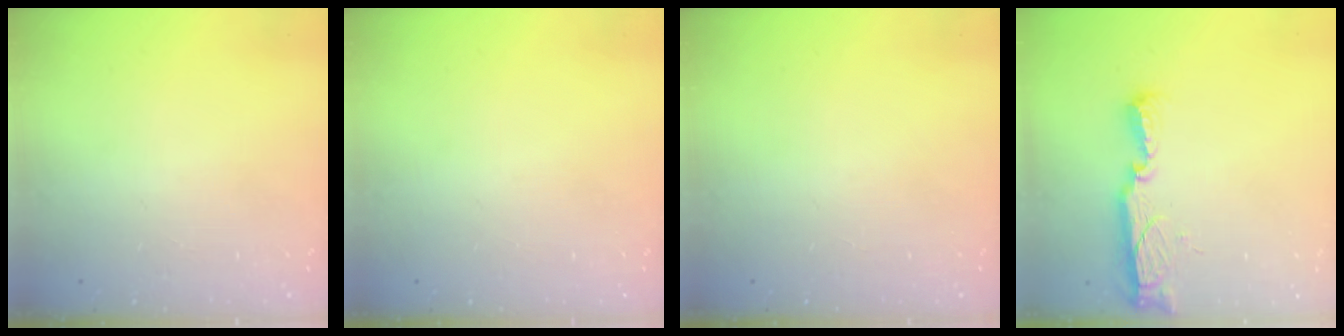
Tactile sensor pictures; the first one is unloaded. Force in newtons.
{"total": 0.0}
{"total": 0.0}
{"total": 11.7, "press": 10.4, "slide": 5.3}